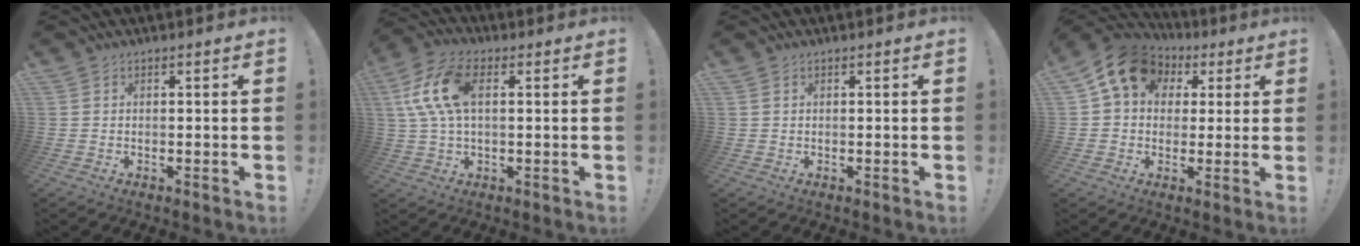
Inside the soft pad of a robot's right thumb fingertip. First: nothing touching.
{"total": 13.1, "force": [2.6, 7.2, 10.7], "torque": [-0.221, 0.007, 0.049]}
{"total": 0.6, "force": [0.3, 0.4, 0.2], "torque": [-0.013, 0.004, 0.008]}
{"total": 12.4, "force": [5.0, 9.5, 6.3], "torque": [-0.093, -0.014, 0.098]}